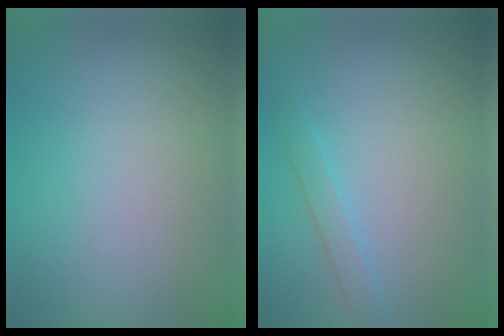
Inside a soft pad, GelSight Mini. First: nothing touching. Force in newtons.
{"total": 1.4, "press": 1.4, "slide": 0.0}